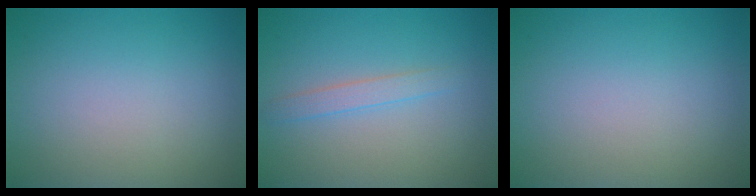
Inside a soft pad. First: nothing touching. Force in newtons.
{"total": 1.6, "press": 1.6, "slide": 0.1}
{"total": 0.0}